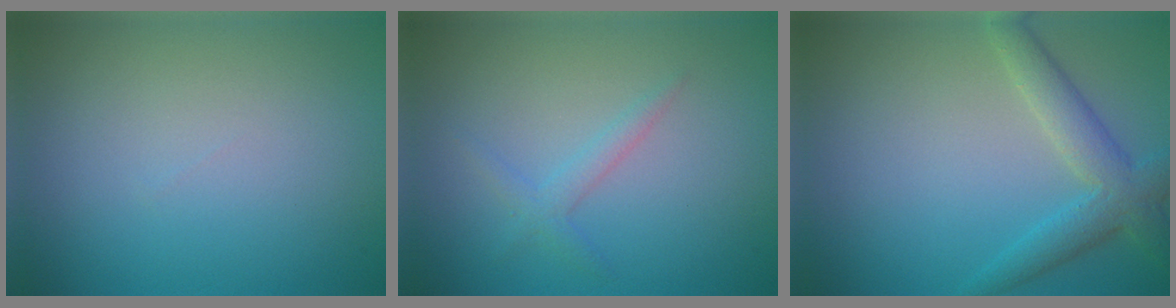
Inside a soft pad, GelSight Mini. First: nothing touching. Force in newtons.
{"total": 1.4, "press": 1.4, "slide": 0.1}
{"total": 3.9, "press": 3.9, "slide": 0.4}